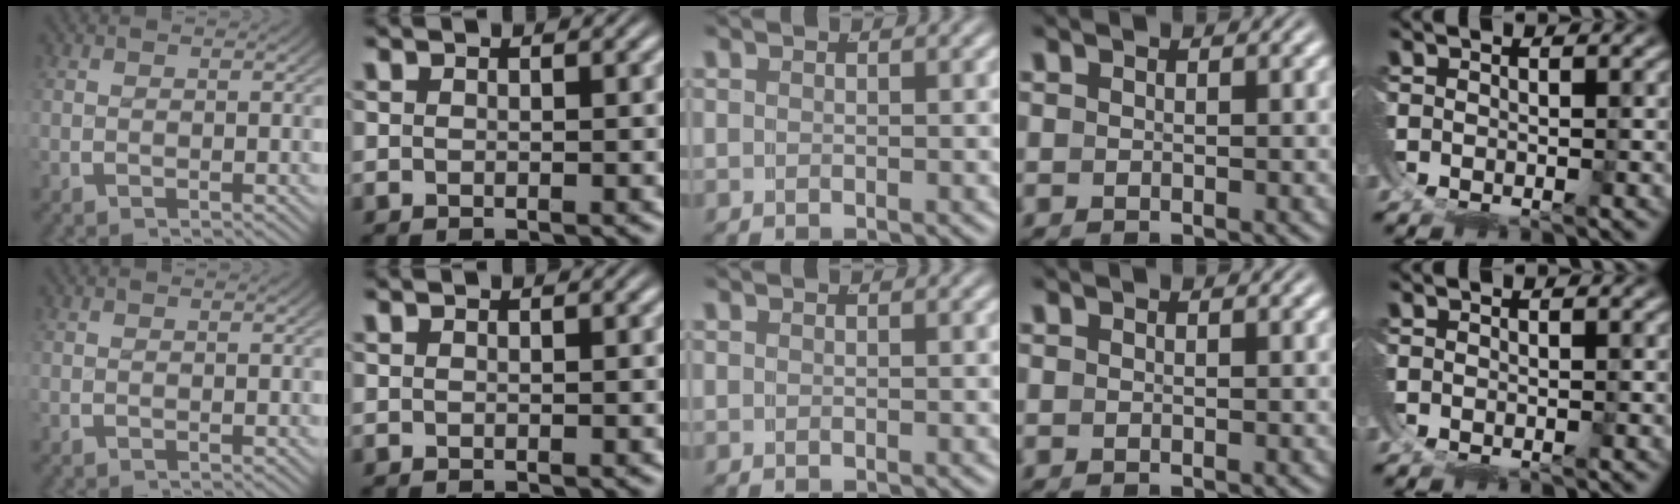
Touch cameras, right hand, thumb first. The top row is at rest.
{}